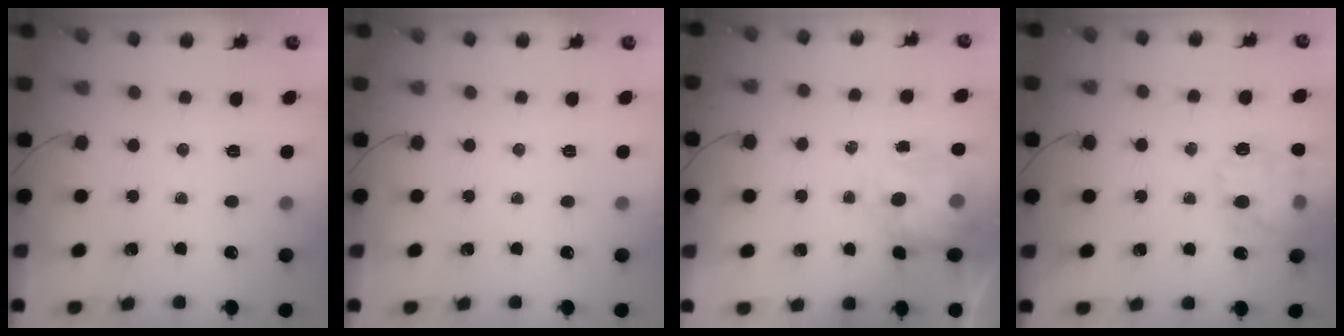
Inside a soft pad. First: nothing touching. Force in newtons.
{"total": 0.0}
{"total": 7.5, "press": 7.4, "slide": 1.4}
{"total": 15.9, "press": 15.8, "slide": 2.3}